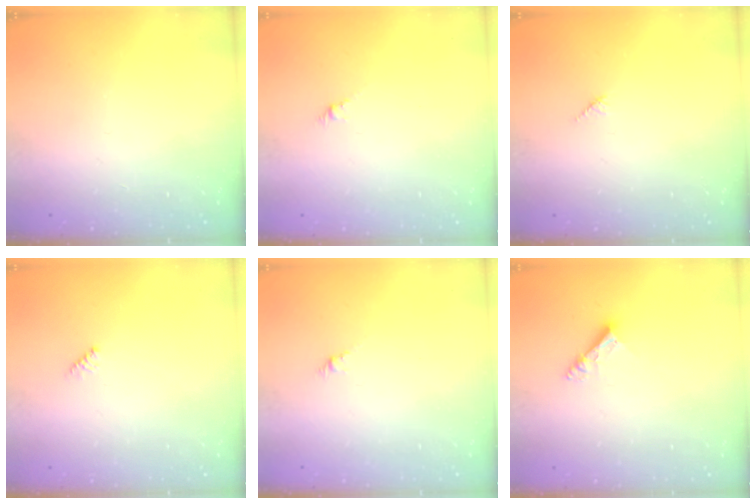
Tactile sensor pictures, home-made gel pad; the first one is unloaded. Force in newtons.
{"total": 1.9, "press": 1.8, "slide": 0.7}
{"total": 3.1, "press": 3.0, "slide": 0.4}
{"total": 2.3, "press": 2.3, "slide": 0.4}
{"total": 1.9, "press": 1.8, "slide": 0.7}
{"total": 5.1, "press": 5.1, "slide": 0.1}